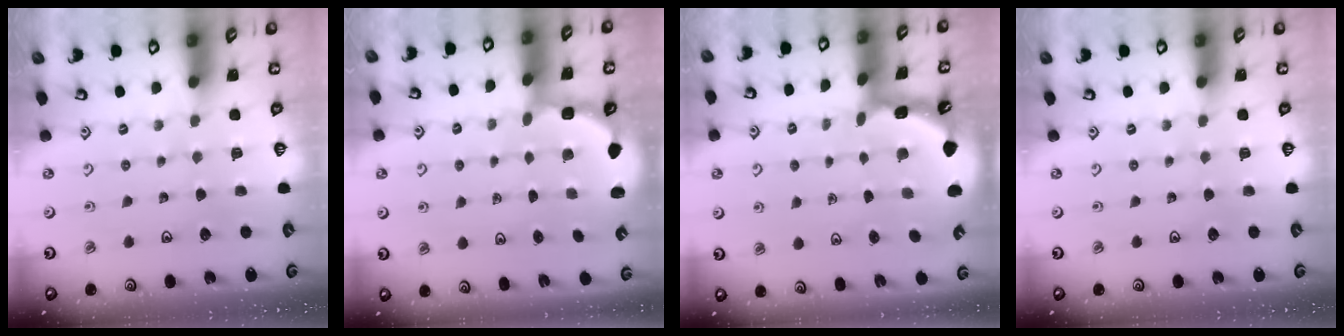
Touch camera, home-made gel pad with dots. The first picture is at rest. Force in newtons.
{"total": 3.1, "press": 2.4, "slide": 1.9}
{"total": 2.8, "press": 2.8, "slide": 0.2}
{"total": 0.0}